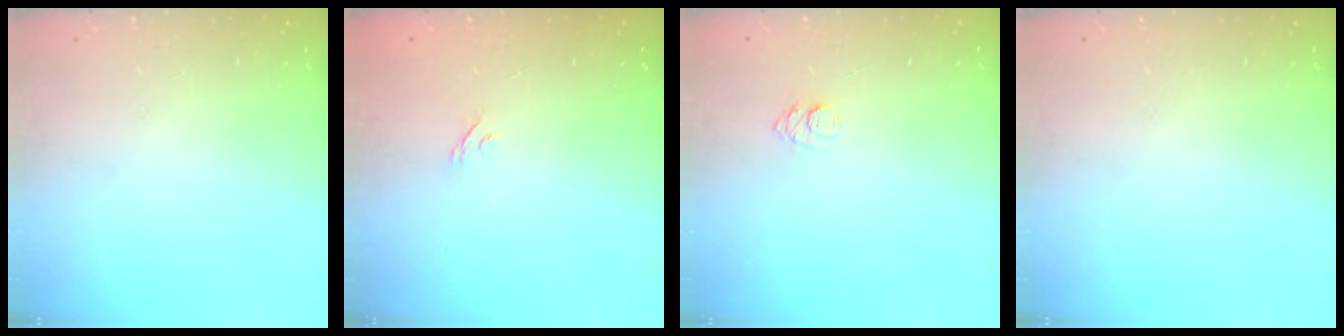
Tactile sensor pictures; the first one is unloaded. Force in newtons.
{"total": 2.2, "press": 1.9, "slide": 1.1}
{"total": 5.0, "press": 5.0, "slide": 0.5}
{"total": 0.0}